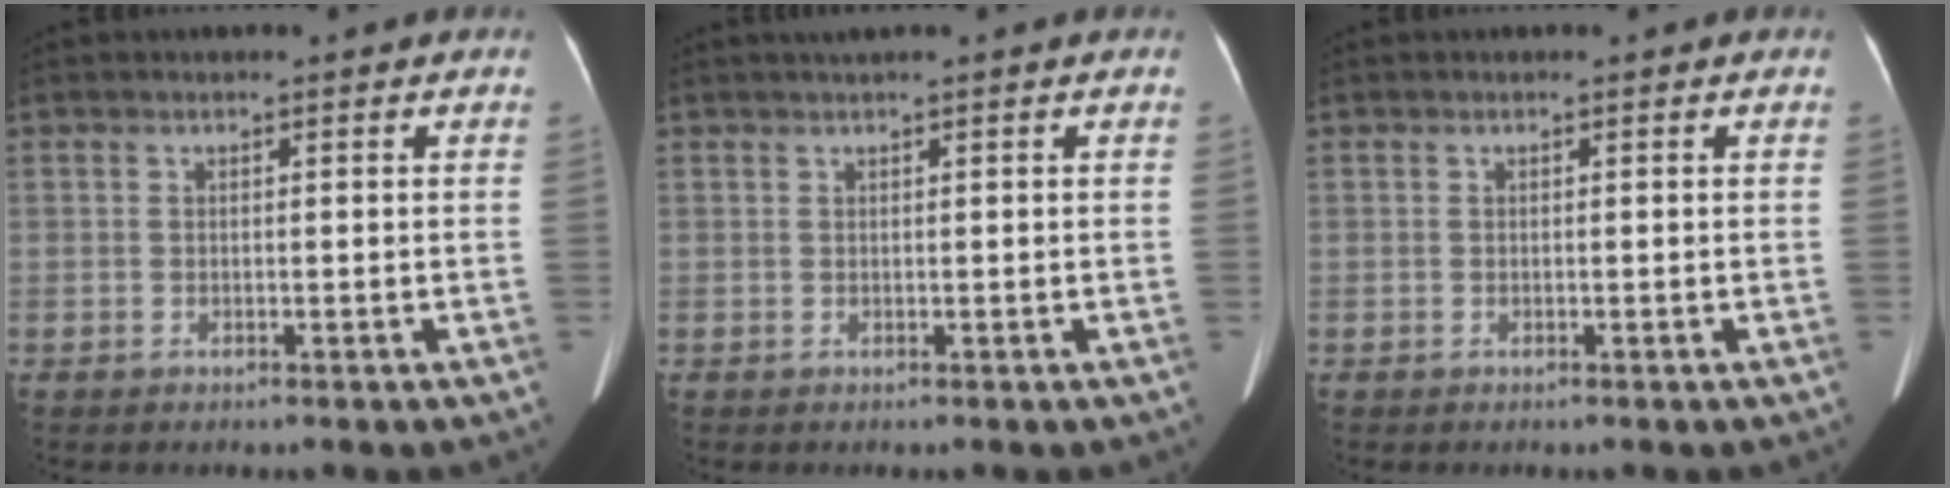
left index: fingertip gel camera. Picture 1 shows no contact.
{"total": 1.2, "force": [0.8, -0.2, 0.8], "torque": [-0.017, 0.011, 0.019]}
{"total": 0.0}